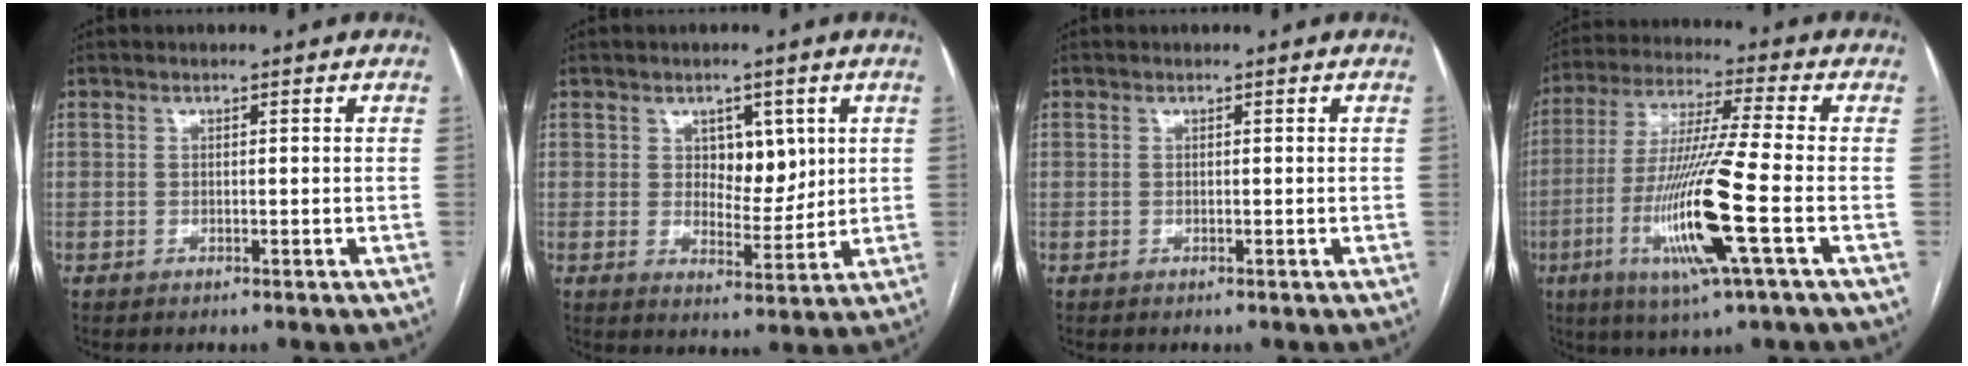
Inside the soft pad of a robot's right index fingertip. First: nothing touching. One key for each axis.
{"total": 5.9, "fx": 2.1, "fy": 3.4, "fz": 4.3, "tx": -0.058, "ty": 0.002, "tz": 0.038}
{"total": 0.0}
{"total": 15.8, "fx": -4.7, "fy": -0.6, "fz": 15.1, "tx": -0.308, "ty": -0.020, "tz": -0.092}